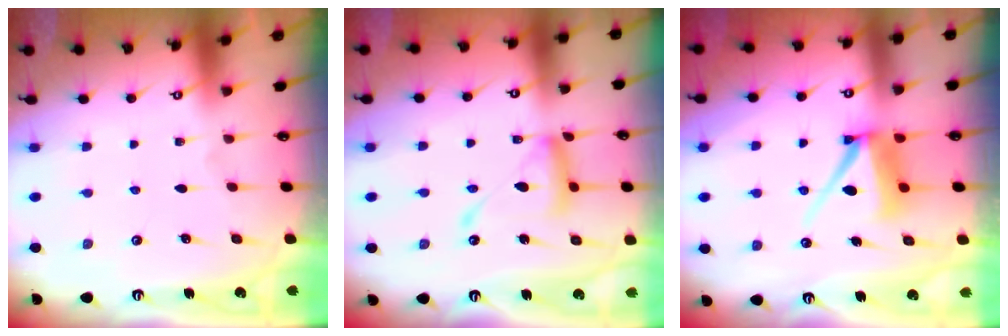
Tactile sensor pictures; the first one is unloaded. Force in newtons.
{"total": 13.3, "press": 13.3, "slide": 1.1}
{"total": 9.3, "press": 9.3, "slide": 1.0}